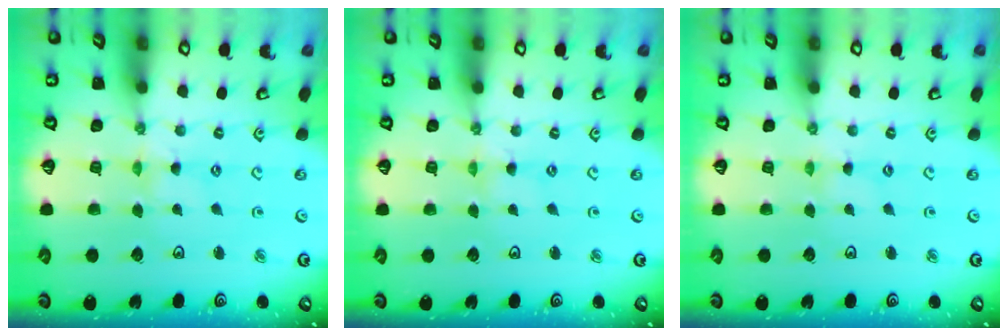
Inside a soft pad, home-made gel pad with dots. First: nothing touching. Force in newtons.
{"total": 0.0}
{"total": 0.8, "press": 0.8, "slide": 0.2}